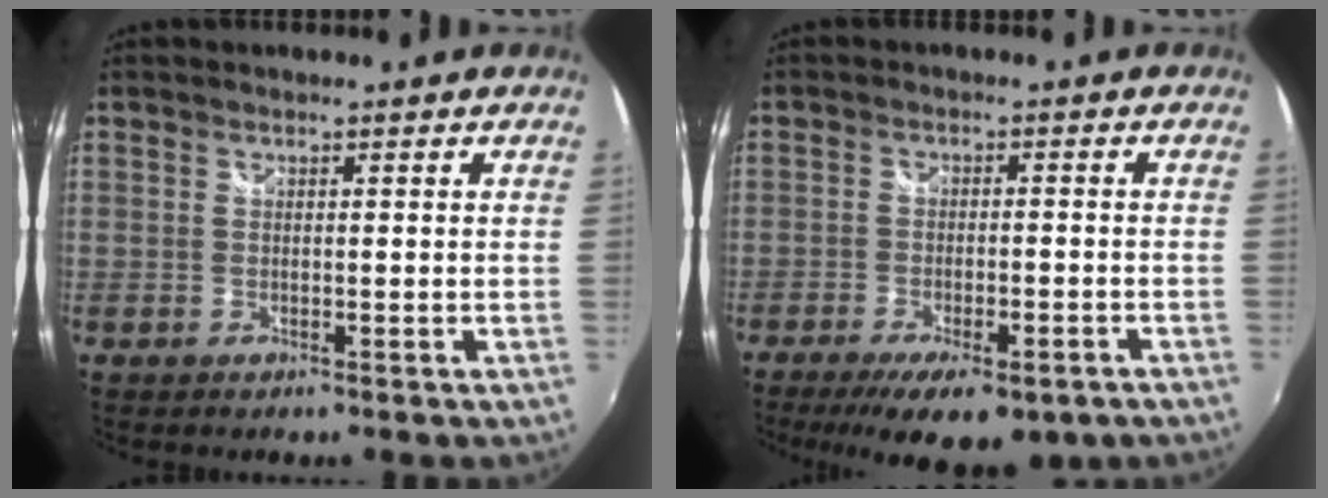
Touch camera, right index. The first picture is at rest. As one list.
[{"total": 14.9, "force": [-10.2, 5.2, 9.5], "torque": [-0.187, -0.042, -0.143]}]